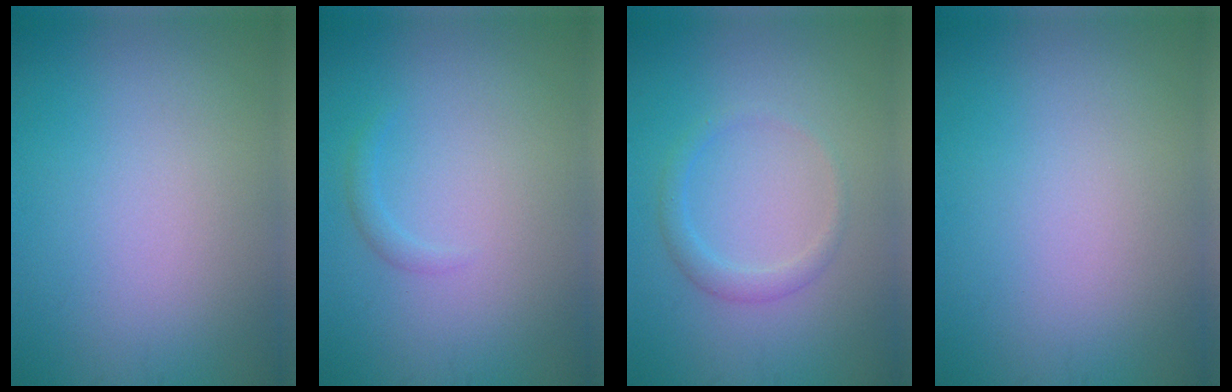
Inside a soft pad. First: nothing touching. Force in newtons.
{"total": 0.9, "press": 0.9, "slide": 0.0}
{"total": 1.8, "press": 1.8, "slide": 0.1}
{"total": 0.0}